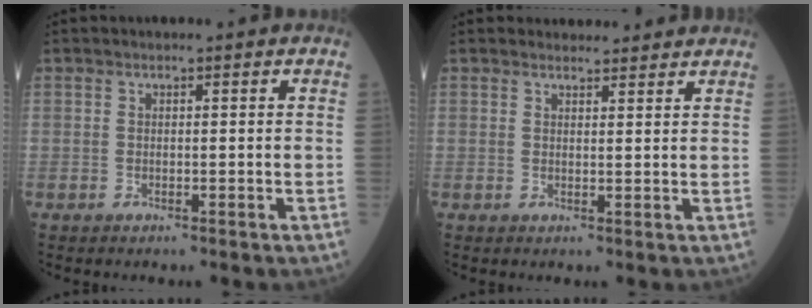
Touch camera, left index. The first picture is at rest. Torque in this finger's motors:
{"motor_torque": [0.20, -0.01, 0.03, 0.00]}